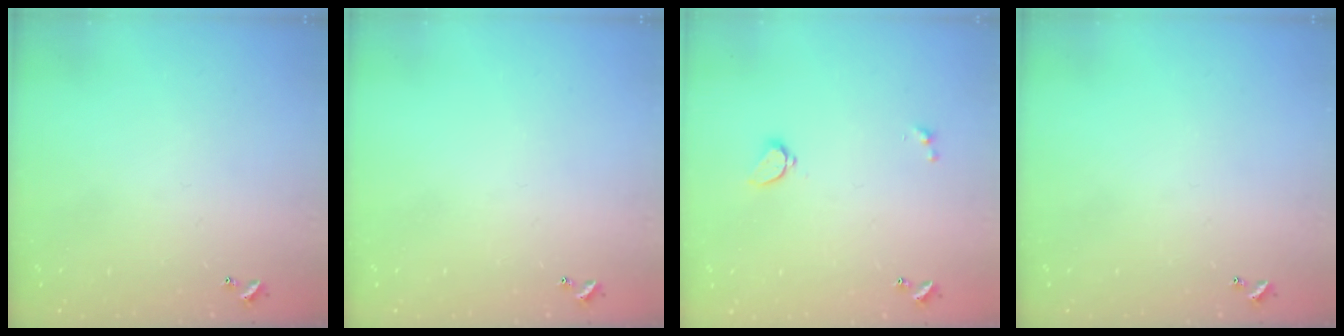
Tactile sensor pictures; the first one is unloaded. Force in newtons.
{"total": 0.0}
{"total": 1.7, "press": 1.6, "slide": 0.5}
{"total": 0.0}